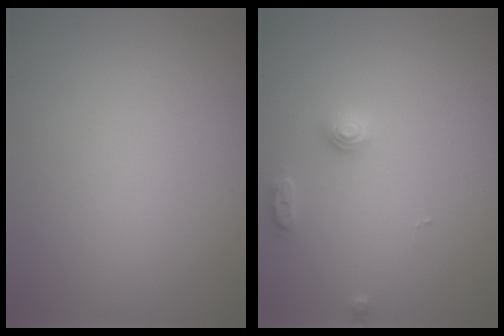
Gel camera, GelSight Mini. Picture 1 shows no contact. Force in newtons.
{"total": 1.7, "press": 1.7, "slide": 0.3}